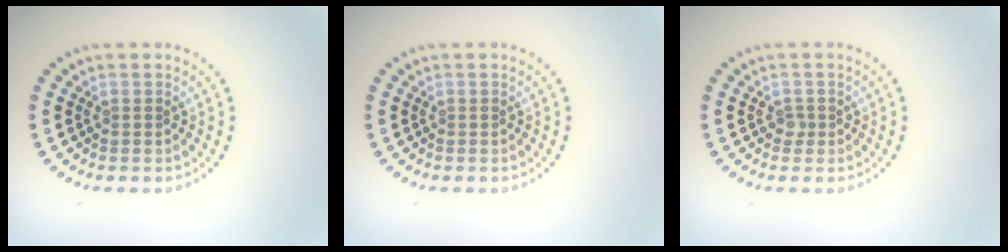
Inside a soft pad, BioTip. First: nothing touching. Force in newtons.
{"total": 0.0}
{"total": 0.8, "press": 0.6, "slide": 0.5}